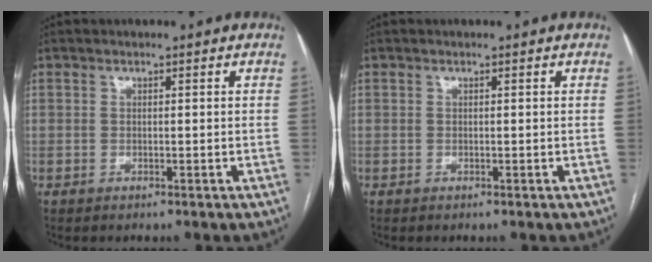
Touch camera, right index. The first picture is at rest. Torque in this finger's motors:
{"motor_torque": [0.00, 0.00, 0.00, 0.00]}